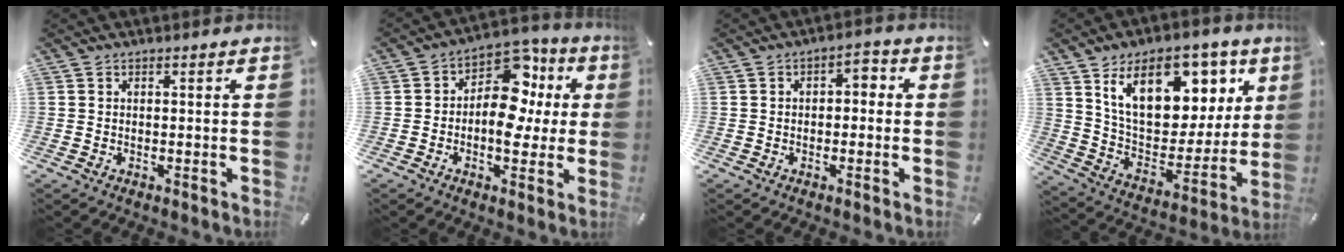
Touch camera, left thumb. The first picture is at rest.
{"total": 14.3, "force": [0.5, 9.7, 10.5], "torque": [-0.143, -0.006, 0.008]}
{"total": 2.9, "force": [-1.1, 1.9, 1.9], "torque": [-0.029, 0.015, -0.028]}
{"total": 19.7, "force": [10.2, 12.0, 11.8], "torque": [-0.179, -0.047, 0.180]}